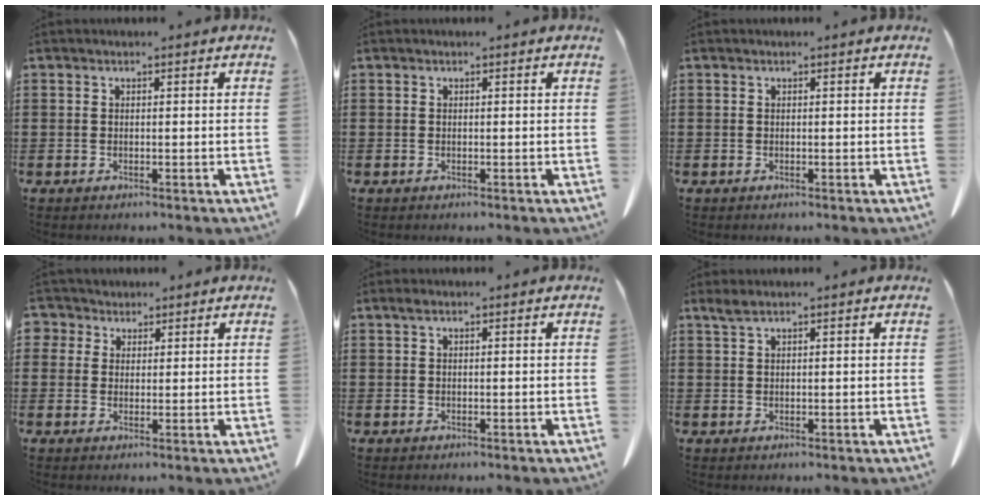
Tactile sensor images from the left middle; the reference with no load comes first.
{"total": 0.0}
{"total": 0.0}
{"total": 2.9, "force": [1.9, 2.1, 0.3], "torque": [-0.010, 0.008, 0.034]}
{"total": 0.6, "force": [0.2, 0.2, 0.5], "torque": [-0.011, 0.003, 0.002]}
{"total": 1.4, "force": [1.0, 0.2, 1.0], "torque": [-0.022, 0.002, 0.018]}